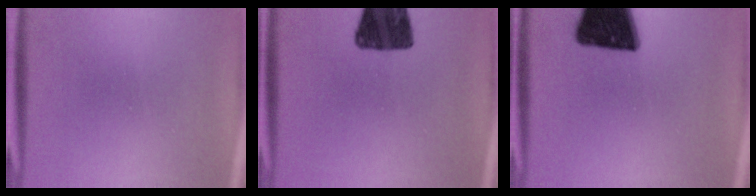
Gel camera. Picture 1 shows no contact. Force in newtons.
{"total": 13.4}
{"total": 18.5}